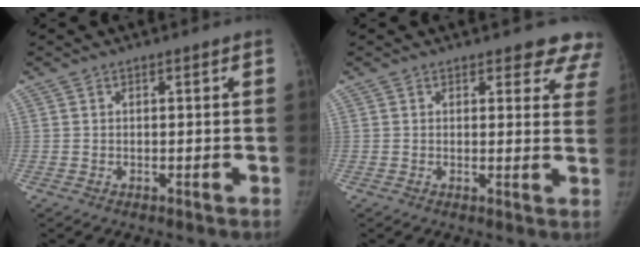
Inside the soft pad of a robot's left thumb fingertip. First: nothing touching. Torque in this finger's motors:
{"motor_torque": [0.63, -0.28, 0.79, -0.77, 0.12]}